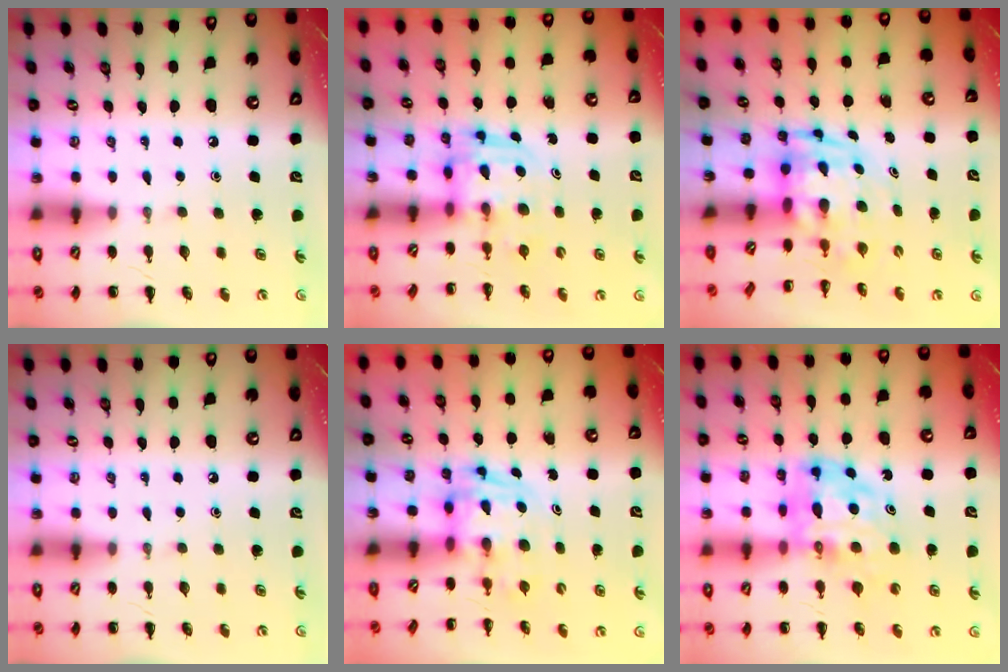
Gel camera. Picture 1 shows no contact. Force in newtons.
{"total": 3.1, "press": 3.1, "slide": 0.3}
{"total": 3.2, "press": 3.1, "slide": 0.8}
{"total": 0.0}
{"total": 2.7, "press": 2.6, "slide": 0.5}
{"total": 10.9, "press": 10.4, "slide": 3.4}